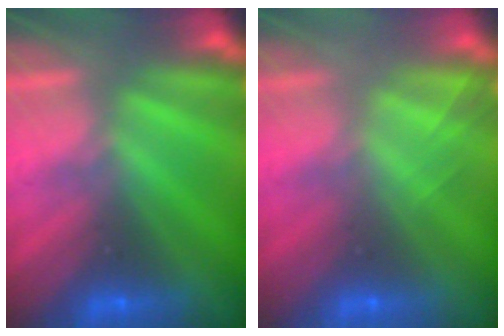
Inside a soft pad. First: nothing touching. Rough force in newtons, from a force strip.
{"total": 2.1}